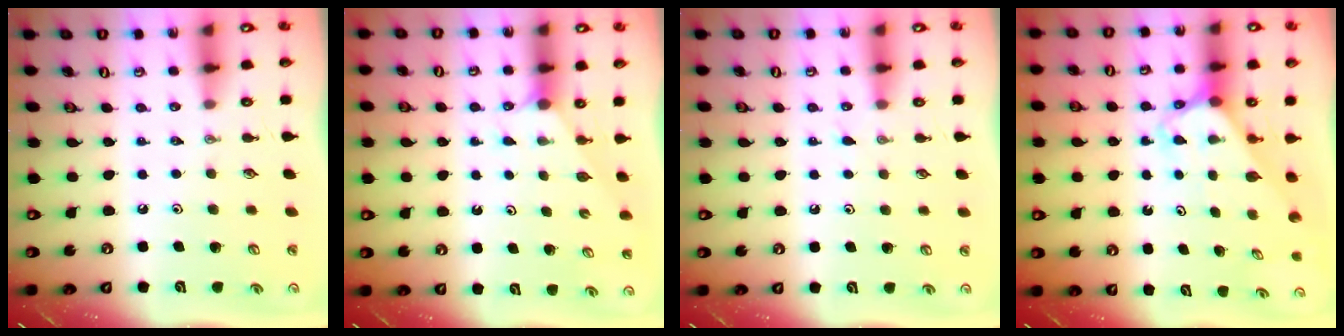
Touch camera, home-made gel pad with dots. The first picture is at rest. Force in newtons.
{"total": 2.1, "press": 2.1, "slide": 0.3}
{"total": 3.3, "press": 3.2, "slide": 0.3}
{"total": 2.8, "press": 2.8, "slide": 0.2}